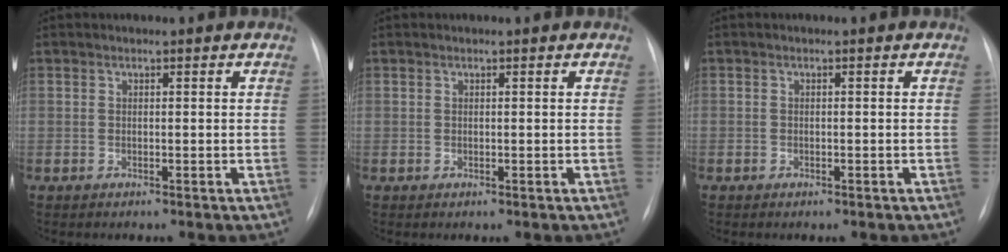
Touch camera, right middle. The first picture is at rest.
{"total": 0.0}
{"total": 0.5, "force": [-0.4, 0.3, 0.1], "torque": [-0.003, 0.002, -0.007]}